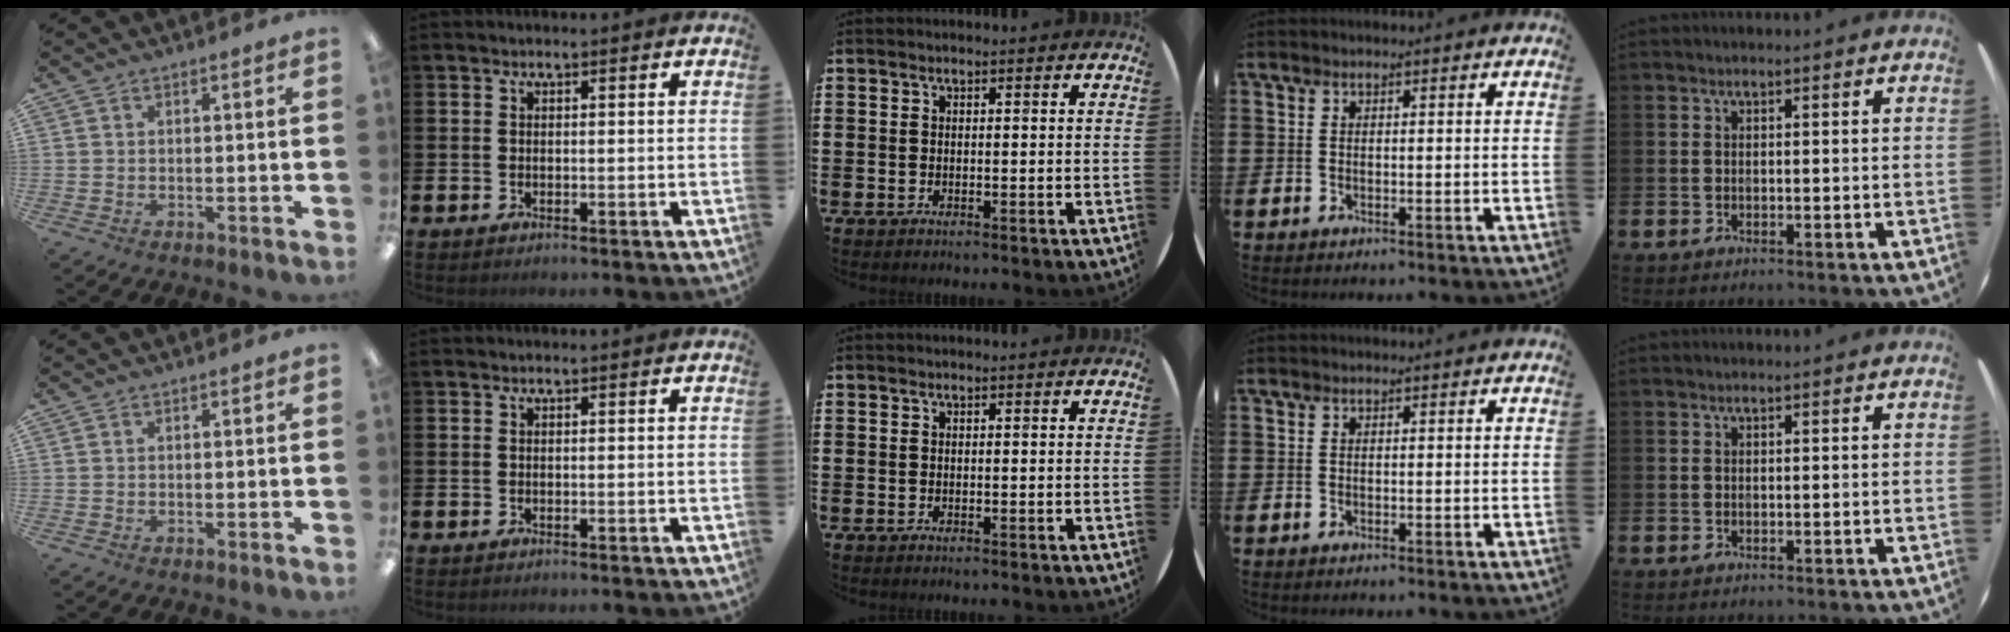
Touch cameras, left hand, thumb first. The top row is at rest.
{}